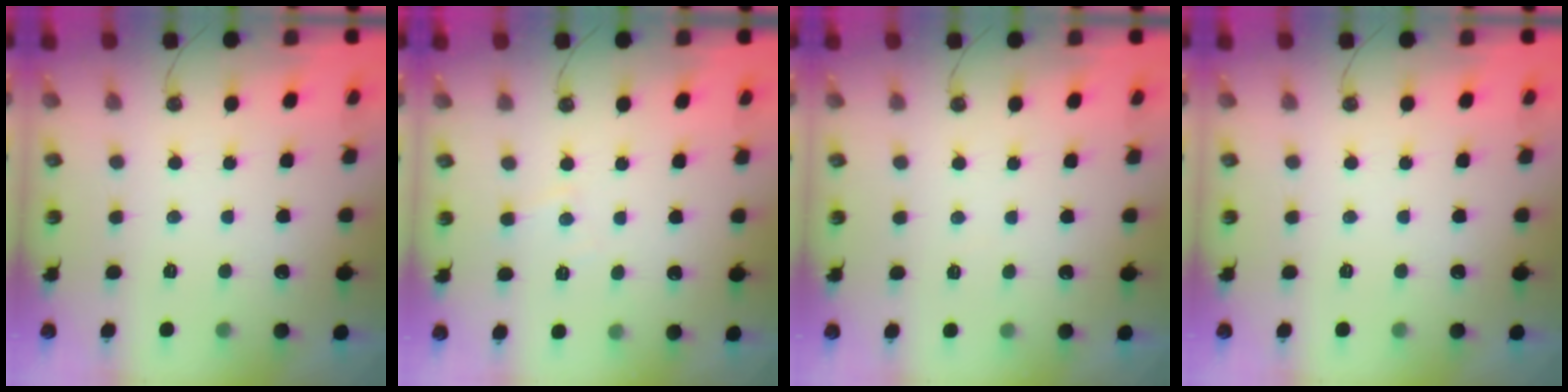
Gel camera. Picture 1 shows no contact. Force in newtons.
{"total": 5.0, "press": 4.9, "slide": 0.7}
{"total": 3.1, "press": 3.0, "slide": 0.5}
{"total": 0.0}